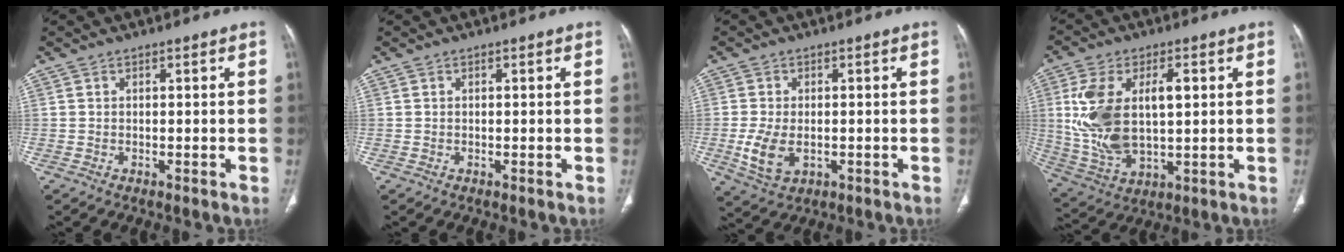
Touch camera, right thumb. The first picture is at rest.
{"total": 0.0}
{"total": 6.8, "force": [-1.2, 4.2, 5.2], "torque": [-0.104, -0.006, -0.014]}
{"total": 16.5, "force": [2.3, 8.7, 13.8], "torque": [-0.273, -0.001, 0.055]}